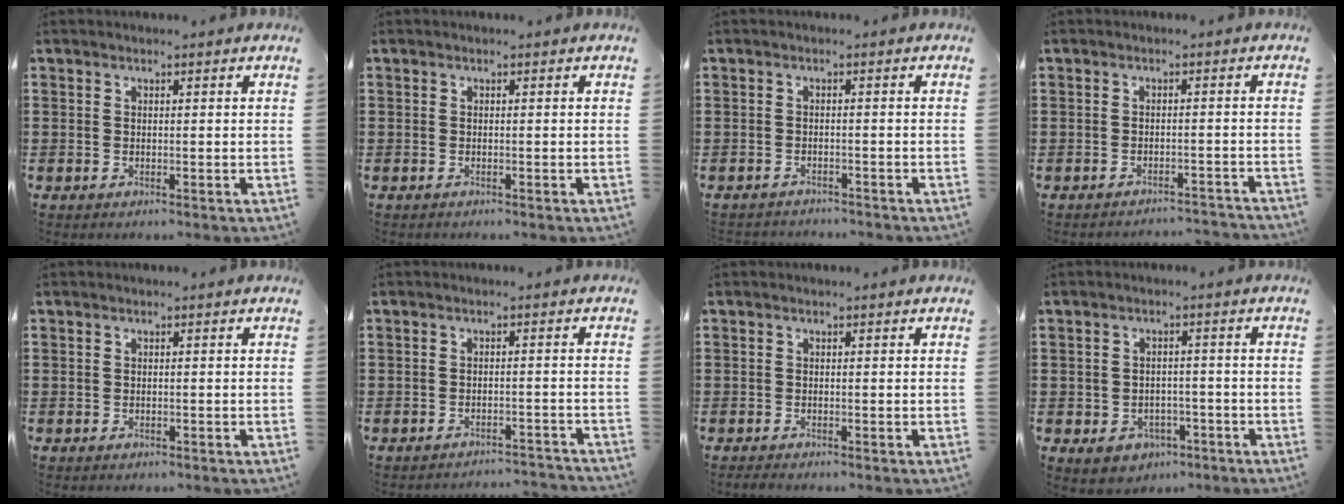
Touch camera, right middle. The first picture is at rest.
{"total": 0.0}
{"total": 1.6, "force": [-1.6, 0.2, -0.1], "torque": [-0.005, -0.001, -0.035]}
{"total": 2.2, "force": [-2.2, 0.0, -0.3], "torque": [-0.002, 0.000, -0.048]}
{"total": 0.5, "force": [-0.5, 0.2, 0.0], "torque": [-0.002, 0.001, -0.010]}
{"total": 2.3, "force": [-2.3, -0.1, 0.2], "torque": [-0.008, -0.002, -0.048]}
{"total": 0.6, "force": [-0.6, 0.1, 0.1], "torque": [-0.005, -0.004, -0.011]}
{"total": 3.1, "force": [-2.2, 2.2, 0.3], "torque": [-0.015, 0.005, -0.044]}